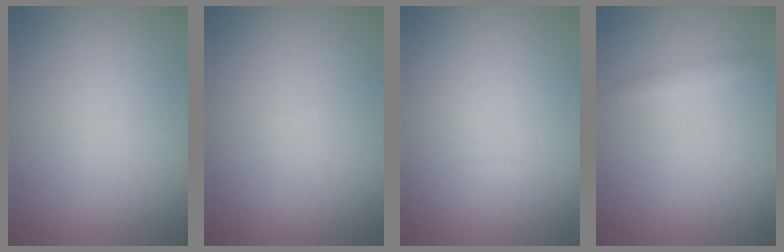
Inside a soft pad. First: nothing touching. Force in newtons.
{"total": 0.0}
{"total": 0.0}
{"total": 0.7, "press": 0.7, "slide": 0.0}